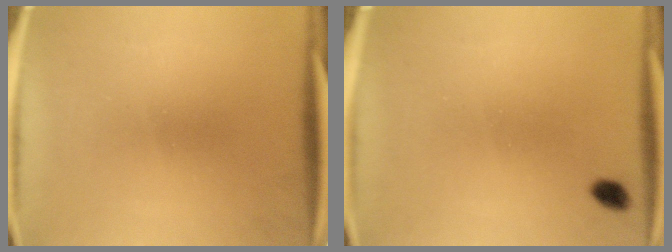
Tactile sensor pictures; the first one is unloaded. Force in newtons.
{"total": 2.0}